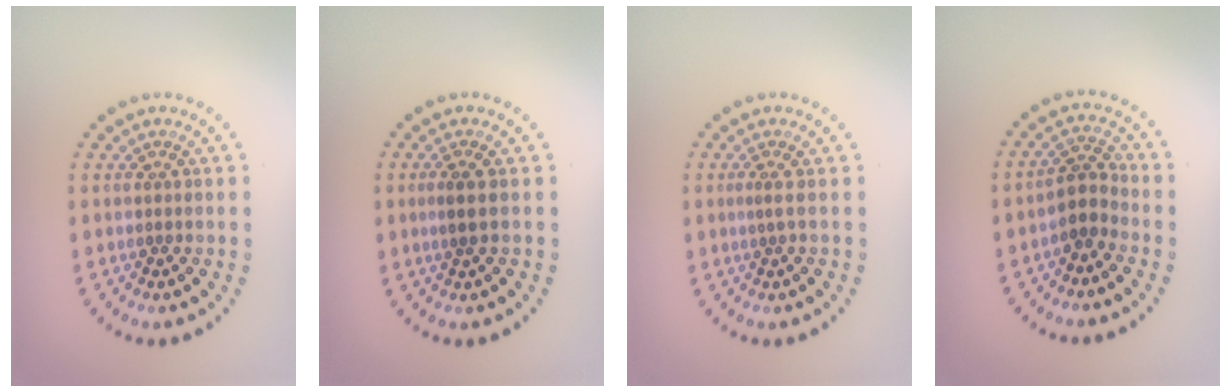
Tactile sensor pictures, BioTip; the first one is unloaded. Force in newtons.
{"total": 1.2, "press": 1.0, "slide": 0.8}
{"total": 0.6, "press": 0.1, "slide": 0.6}
{"total": 2.5, "press": 2.0, "slide": 1.4}